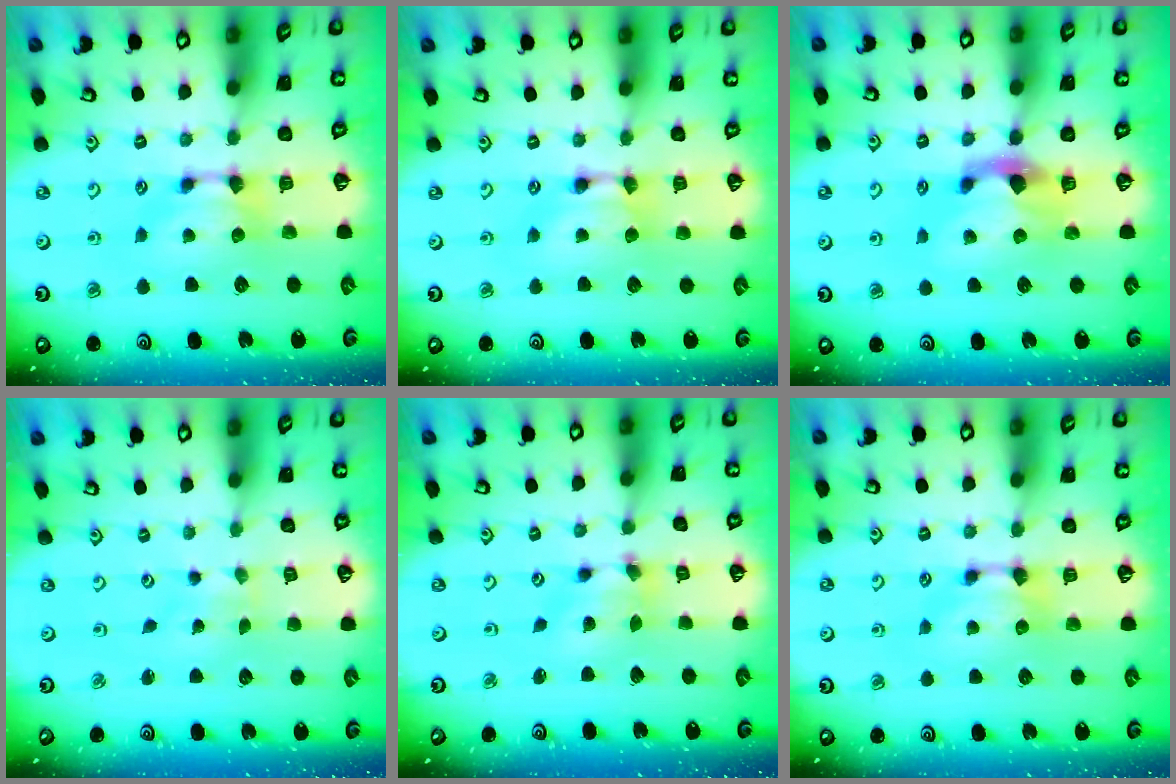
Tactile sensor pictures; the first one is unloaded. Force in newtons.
{"total": 1.8, "press": 1.8, "slide": 0.1}
{"total": 2.9, "press": 2.6, "slide": 1.3}
{"total": 5.5, "press": 5.5, "slide": 0.5}
{"total": 4.0, "press": 3.6, "slide": 1.6}
{"total": 0.0}